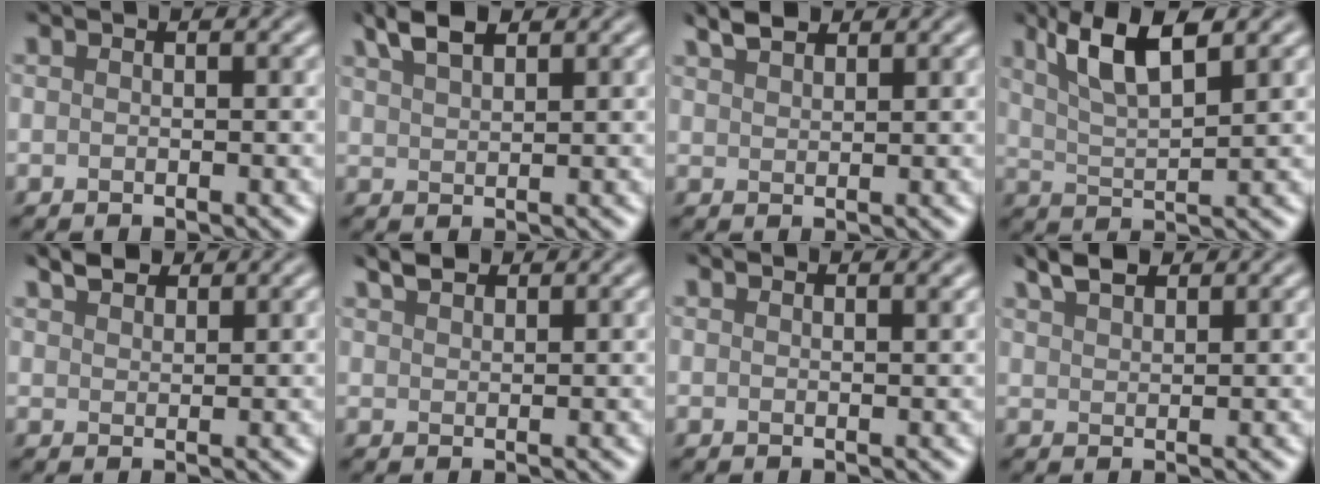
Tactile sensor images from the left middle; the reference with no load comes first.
{"total": 3.2, "force": [2.4, 1.0, 1.8], "torque": [-0.038, 0.008, 0.051]}
{"total": 2.4, "force": [2.1, 0.7, 1.0], "torque": [-0.019, 0.007, 0.046]}
{"total": 5.4, "force": [3.0, 1.5, 4.3], "torque": [-0.081, 0.003, 0.057]}
{"total": 2.0, "force": [1.8, 0.7, 0.6], "torque": [-0.012, 0.006, 0.042]}
{"total": 2.0, "force": [1.7, 0.7, 0.7], "torque": [-0.014, 0.006, 0.041]}
{"total": 1.5, "force": [1.2, 0.4, 0.7], "torque": [0.003, 0.002, 0.007]}
{"total": 2.9, "force": [2.4, 0.9, 1.4], "torque": [-0.027, 0.010, 0.050]}